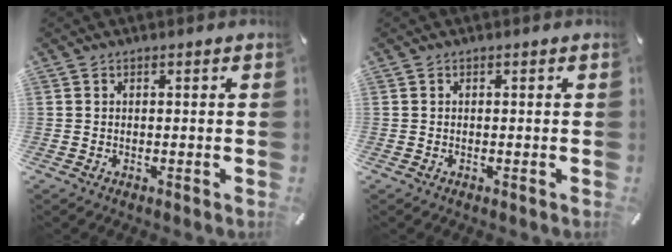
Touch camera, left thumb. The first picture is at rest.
{"total": 0.0}